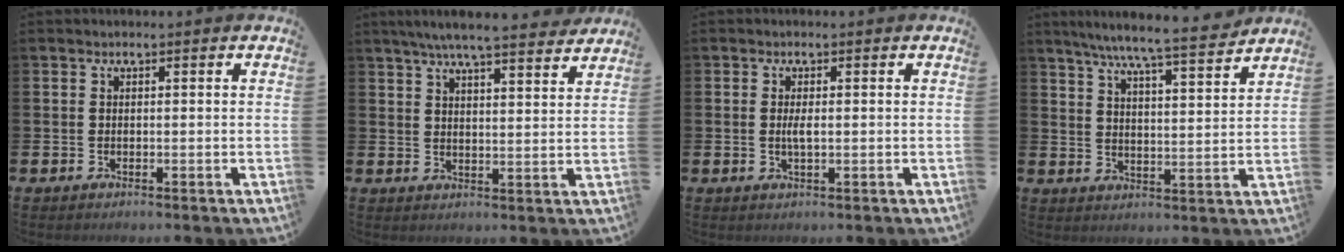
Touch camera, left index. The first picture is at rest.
{"total": 6.6, "force": [6.2, 0.2, 2.2], "torque": [-0.051, -0.031, 0.109]}
{"total": 1.7, "force": [0.1, 0.5, 1.7], "torque": [-0.029, 0.000, -0.001]}
{"total": 7.8, "force": [7.1, -0.1, 3.1], "torque": [-0.079, -0.043, 0.124]}